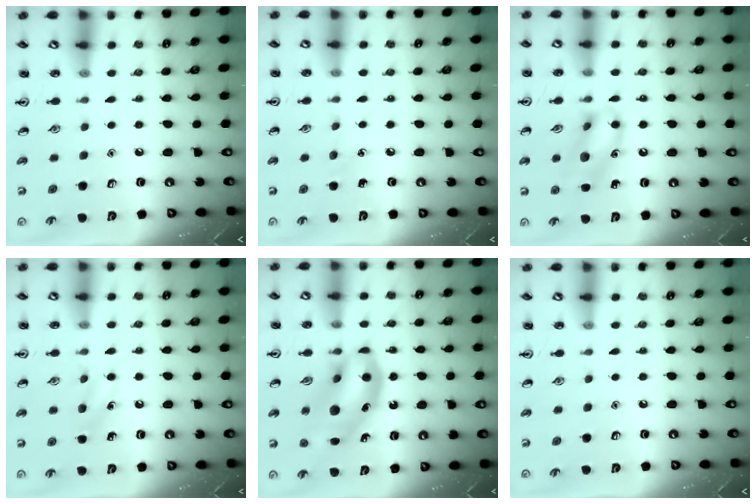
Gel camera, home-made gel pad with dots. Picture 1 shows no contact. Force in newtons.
{"total": 3.0, "press": 2.8, "slide": 1.1}
{"total": 12.1, "press": 12.0, "slide": 1.8}
{"total": 6.5, "press": 6.2, "slide": 1.9}
{"total": 13.2, "press": 12.6, "slide": 3.9}
{"total": 0.0}